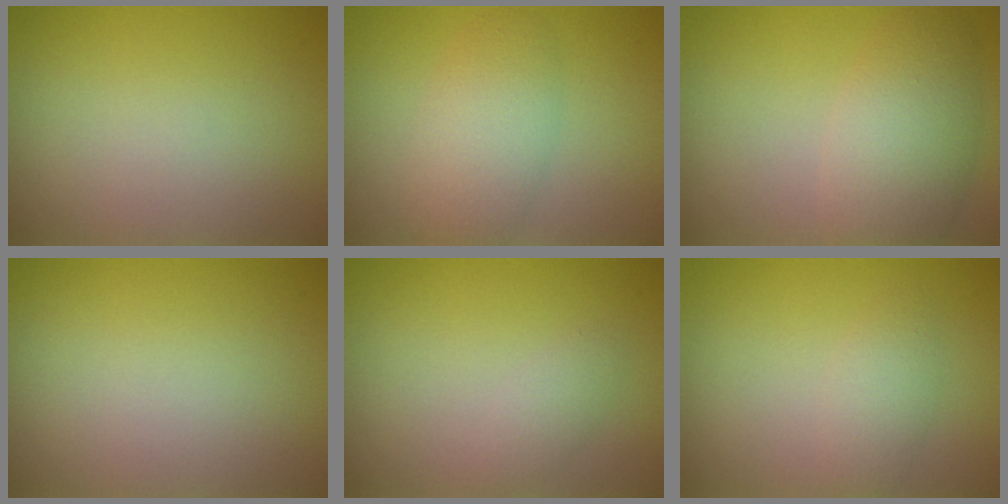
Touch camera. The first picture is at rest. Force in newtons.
{"total": 2.4, "press": 2.4, "slide": 0.3}
{"total": 5.1, "press": 5.1, "slide": 0.2}
{"total": 0.0}
{"total": 1.1, "press": 1.1, "slide": 0.0}
{"total": 1.8, "press": 1.8, "slide": 0.1}